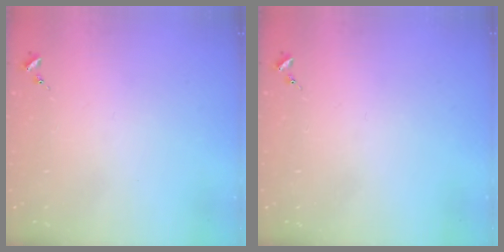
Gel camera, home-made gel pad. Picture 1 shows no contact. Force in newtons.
{"total": 0.0}